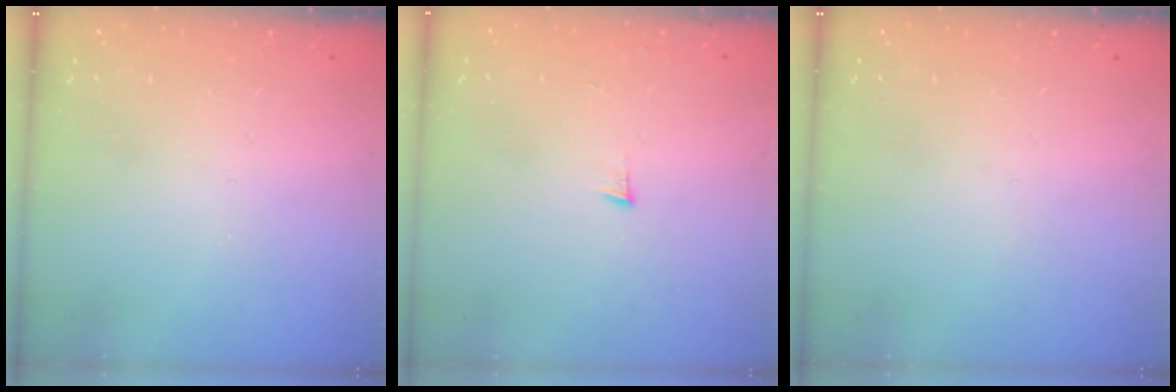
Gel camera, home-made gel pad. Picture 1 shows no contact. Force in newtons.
{"total": 3.6, "press": 3.6, "slide": 0.5}
{"total": 0.0}